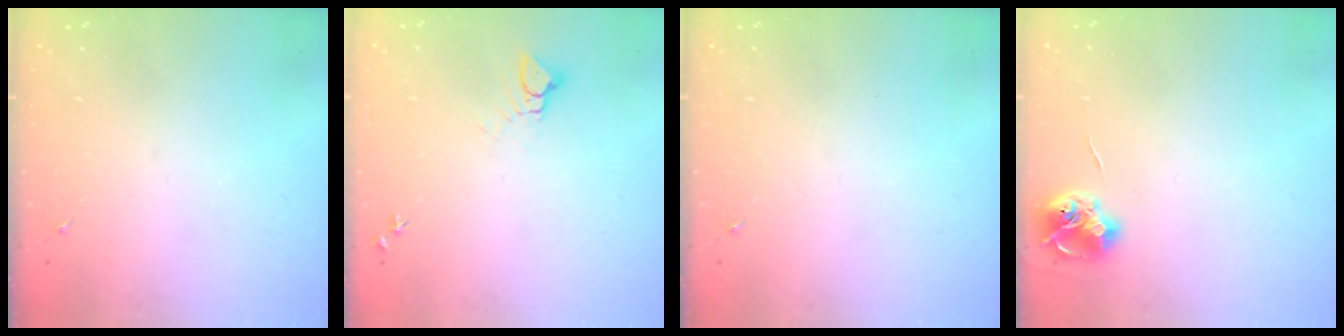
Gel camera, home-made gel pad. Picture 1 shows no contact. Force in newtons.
{"total": 3.7, "press": 3.7, "slide": 0.3}
{"total": 0.0}
{"total": 7.3, "press": 7.3, "slide": 0.6}